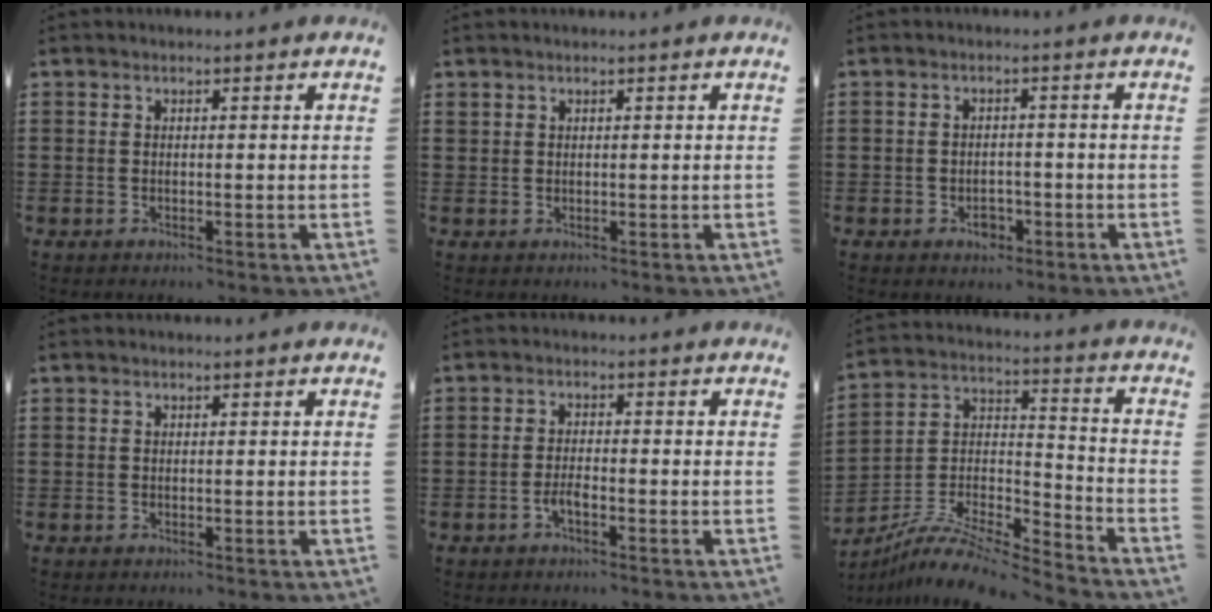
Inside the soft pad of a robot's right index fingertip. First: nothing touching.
{"total": 0.8, "force": [0.7, 0.4, 0.0], "torque": [-0.001, 0.000, 0.014]}
{"total": 2.5, "force": [-1.2, 1.7, 1.3], "torque": [-0.028, -0.001, -0.024]}
{"total": 0.0}
{"total": 2.2, "force": [-1.3, 0.5, 1.7], "torque": [-0.038, 0.000, -0.027]}
{"total": 9.4, "force": [-8.5, 1.3, 3.9], "torque": [-0.080, 0.007, -0.172]}